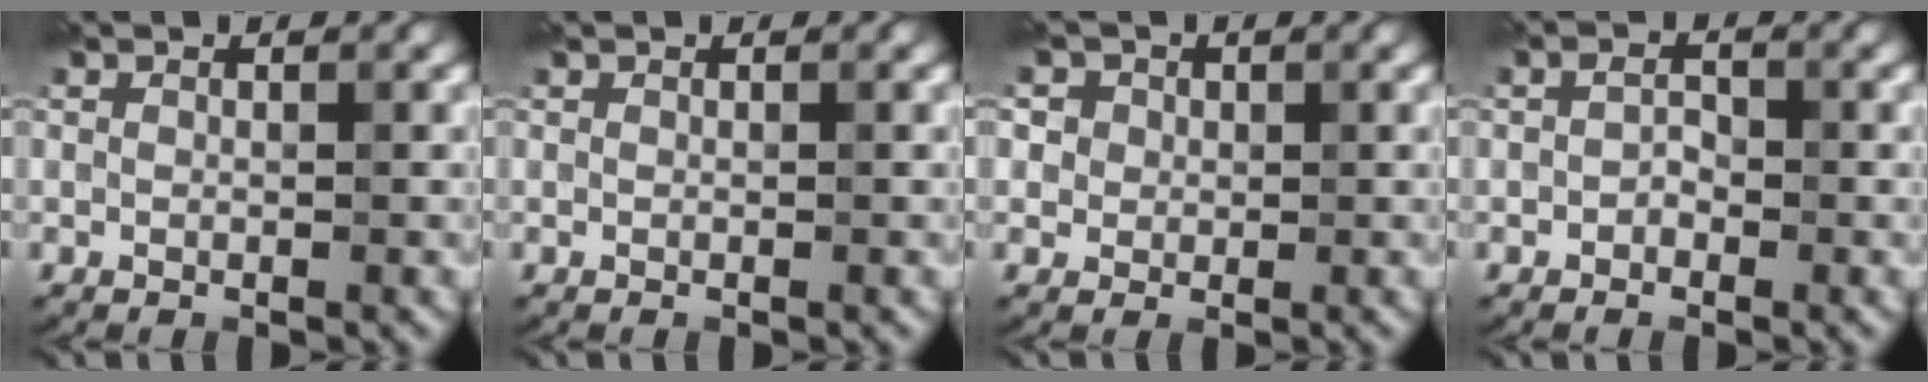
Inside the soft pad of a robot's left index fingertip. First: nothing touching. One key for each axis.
{"total": 0.0}
{"total": 3.4, "fx": 1.6, "fy": 2.9, "fz": 0.9, "tx": -0.004, "ty": 0.018, "tz": -0.007}
{"total": 1.0, "fx": -0.5, "fy": 0.7, "fz": 0.4, "tx": -0.007, "ty": 0.011, "tz": -0.011}